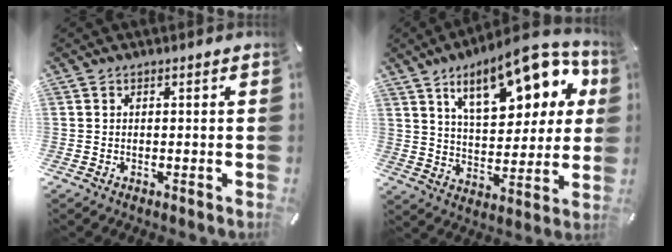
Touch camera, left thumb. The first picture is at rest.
{"total": 20.8, "force": [11.0, 9.6, 14.8], "torque": [-0.225, -0.046, 0.179]}